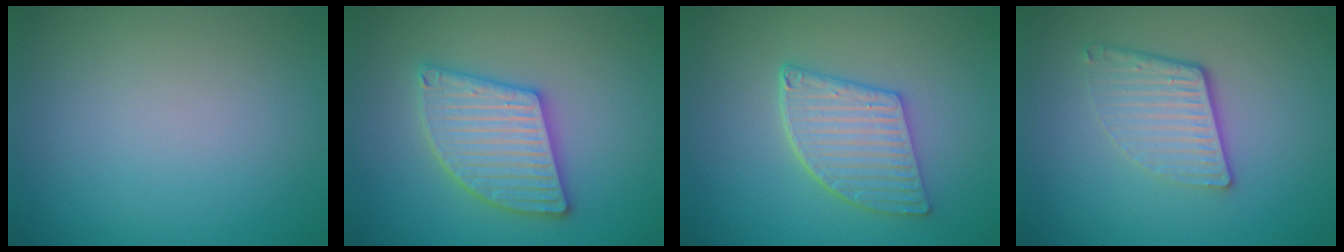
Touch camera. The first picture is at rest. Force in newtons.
{"total": 5.5, "press": 5.5, "slide": 0.7}
{"total": 5.1, "press": 4.2, "slide": 3.0}
{"total": 4.1, "press": 2.8, "slide": 3.0}